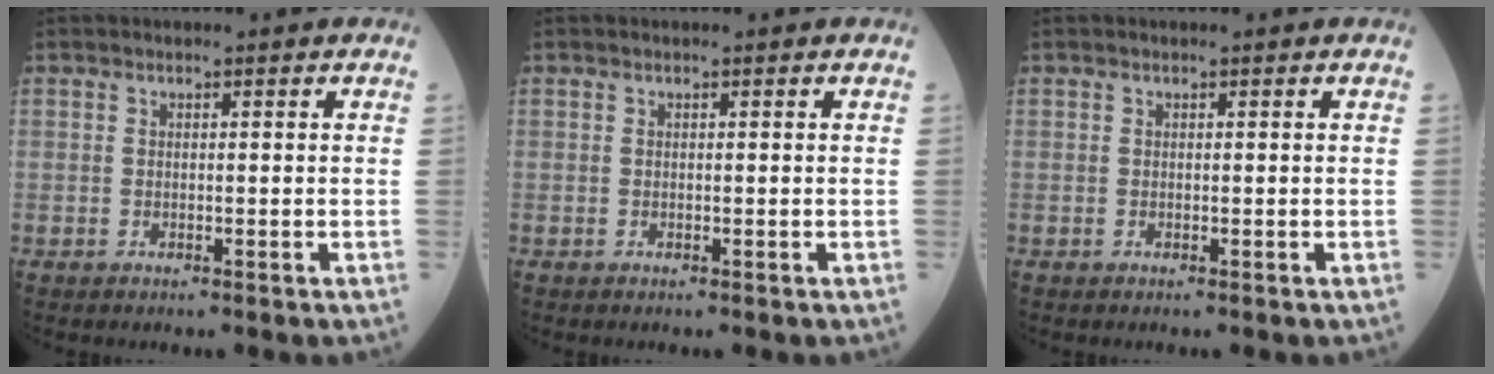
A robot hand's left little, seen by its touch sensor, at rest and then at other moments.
{"total": 0.0}
{"total": 0.0}